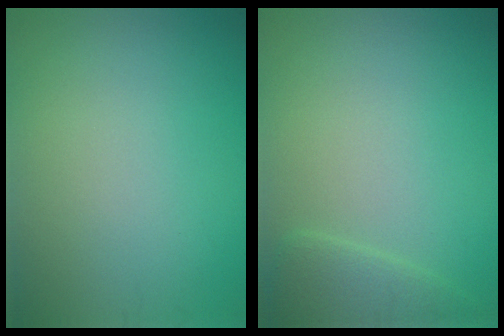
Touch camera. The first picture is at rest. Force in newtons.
{"total": 2.4, "press": 2.4, "slide": 0.0}